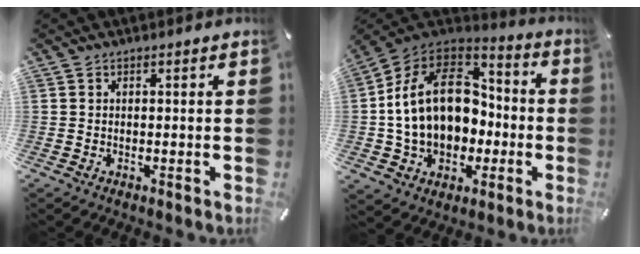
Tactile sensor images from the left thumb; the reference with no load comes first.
{"total": 20.5, "force": [-0.2, 15.9, 12.9], "torque": [-0.245, 0.013, 0.004]}